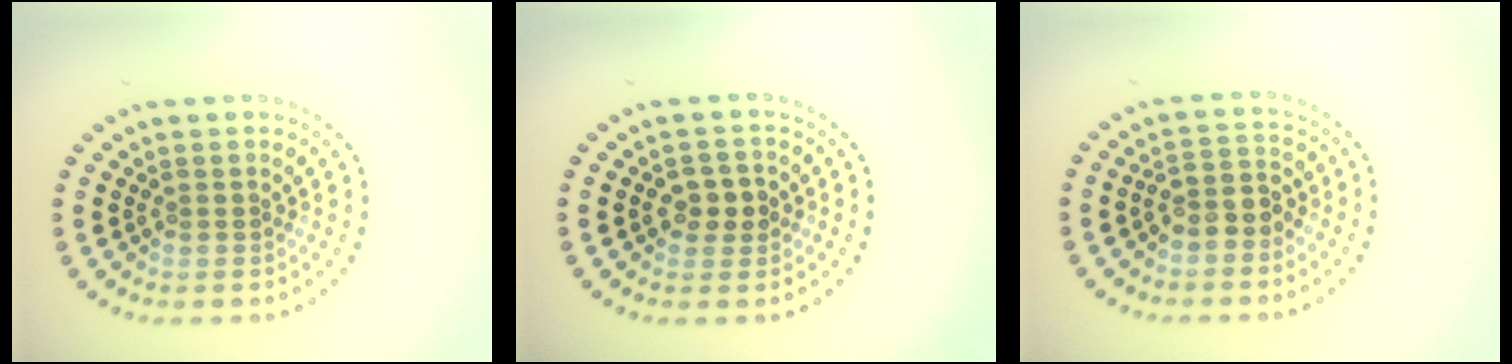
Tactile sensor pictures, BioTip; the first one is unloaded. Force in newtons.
{"total": 2.2, "press": 2.2, "slide": 0.3}
{"total": 2.5, "press": 2.2, "slide": 1.1}